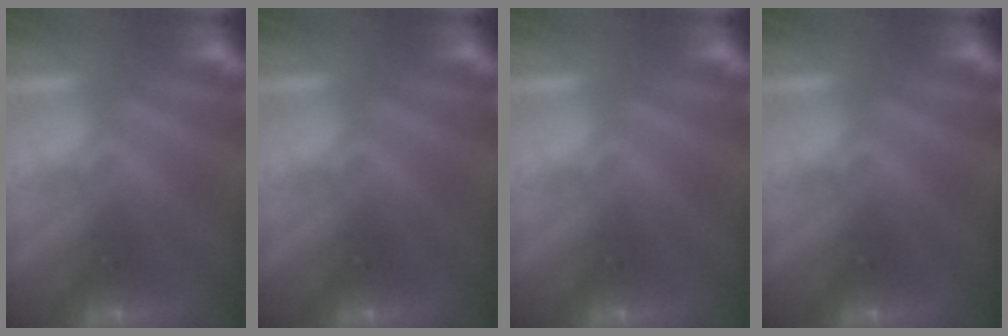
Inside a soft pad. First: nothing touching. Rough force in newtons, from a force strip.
{"total": 0.0}
{"total": 0.0}
{"total": 0.0}